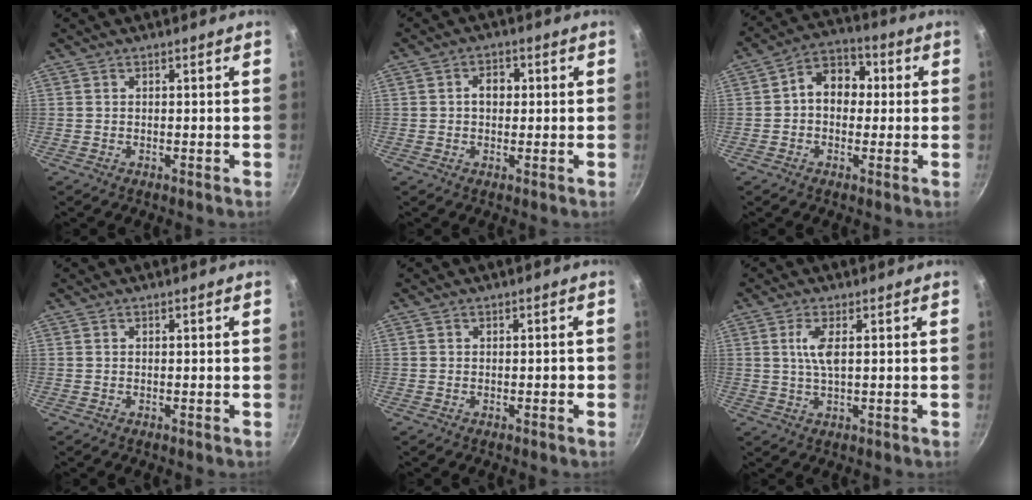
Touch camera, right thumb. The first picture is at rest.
{"total": 3.6, "force": [0.3, 2.8, 2.3], "torque": [-0.013, 0.010, 0.001]}
{"total": 8.7, "force": [0.6, 6.8, 5.5], "torque": [-0.040, 0.023, -0.010]}
{"total": 0.0}
{"total": 0.9, "force": [-0.3, 0.6, 0.6], "torque": [-0.001, 0.007, -0.005]}
{"total": 4.2, "force": [0.8, 1.2, 4.0], "torque": [-0.086, 0.000, 0.018]}